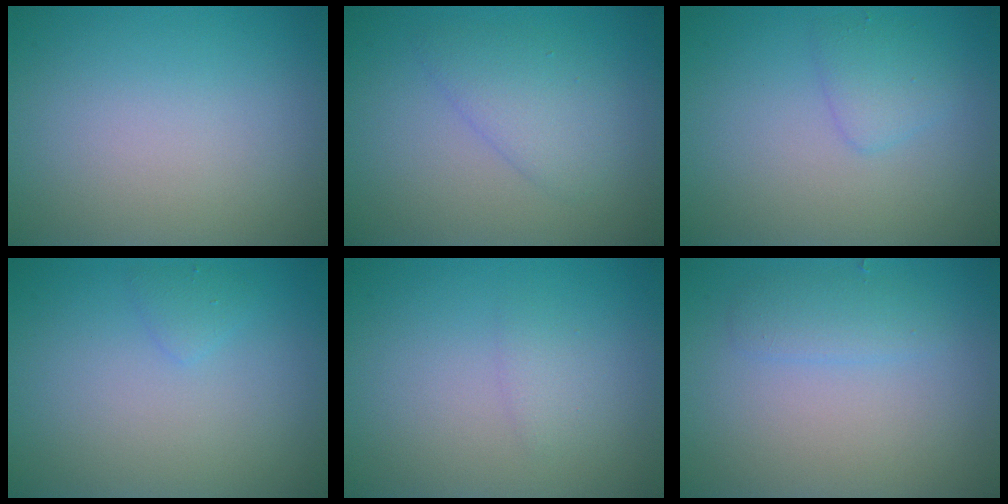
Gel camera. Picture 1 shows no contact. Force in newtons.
{"total": 2.5, "press": 2.5, "slide": 0.3}
{"total": 1.7, "press": 1.7, "slide": 0.2}
{"total": 0.9, "press": 0.9, "slide": 0.0}
{"total": 1.0, "press": 1.0, "slide": 0.1}
{"total": 1.7, "press": 1.7, "slide": 0.2}